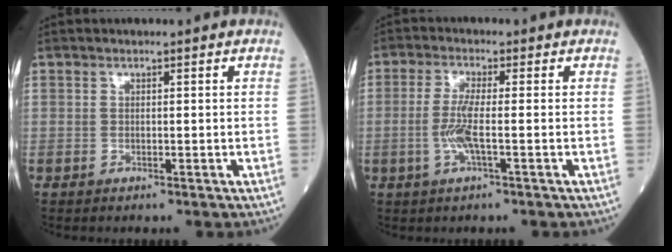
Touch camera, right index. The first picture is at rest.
{"total": 4.5, "force": [-1.0, 0.2, 4.4], "torque": [-0.100, -0.006, -0.024]}